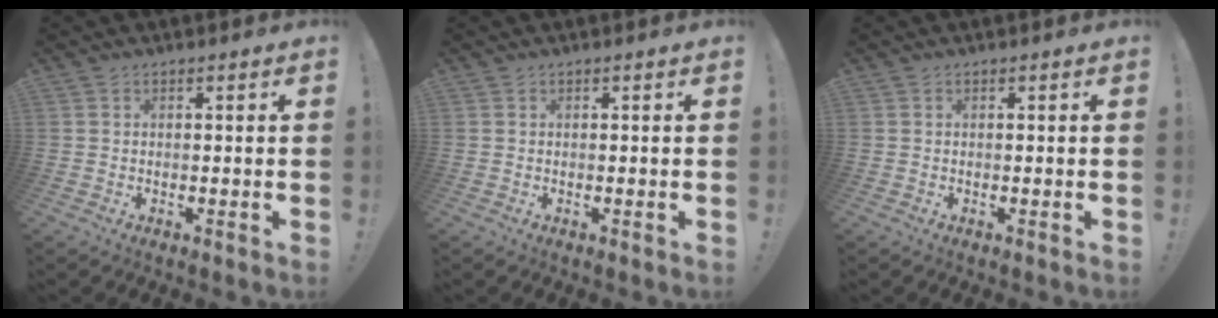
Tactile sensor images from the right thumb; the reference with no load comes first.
{"total": 0.0}
{"total": 0.0}